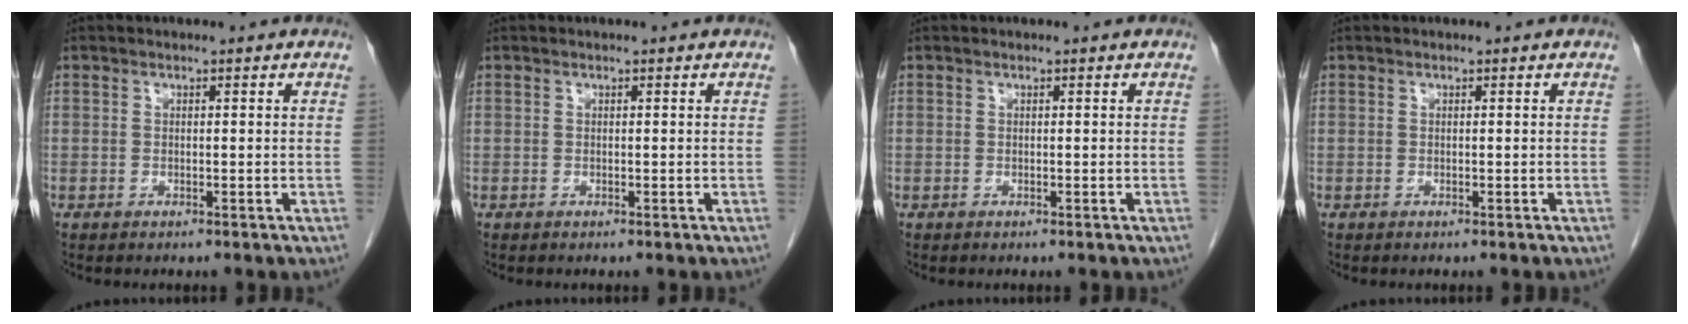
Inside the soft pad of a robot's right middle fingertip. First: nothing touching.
{"total": 0.0}
{"total": 0.0}
{"total": 0.0}